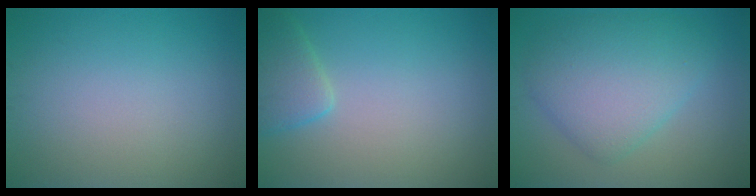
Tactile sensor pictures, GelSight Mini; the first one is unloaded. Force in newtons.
{"total": 2.8, "press": 2.7, "slide": 0.3}
{"total": 6.3, "press": 6.3, "slide": 0.1}